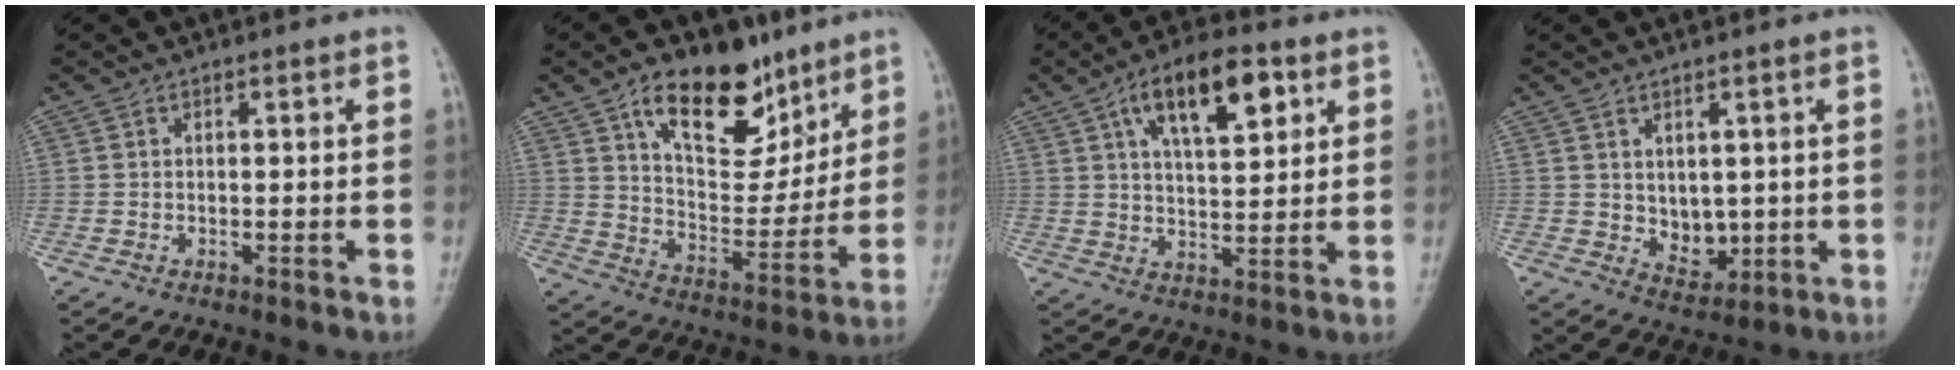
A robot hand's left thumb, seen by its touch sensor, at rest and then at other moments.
{"total": 18.0, "force": [11.0, 9.5, 10.7], "torque": [-0.113, -0.061, 0.186]}
{"total": 13.5, "force": [5.9, 5.9, 10.7], "torque": [-0.150, -0.008, 0.093]}
{"total": 5.3, "force": [0.5, 3.9, 3.6], "torque": [-0.028, -0.015, 0.027]}